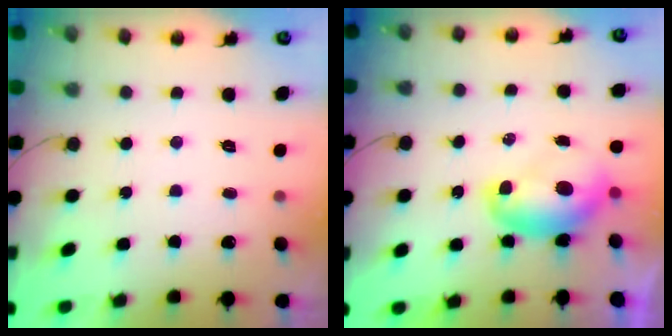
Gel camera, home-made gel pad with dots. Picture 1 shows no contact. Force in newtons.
{"total": 8.3, "press": 8.3, "slide": 0.4}